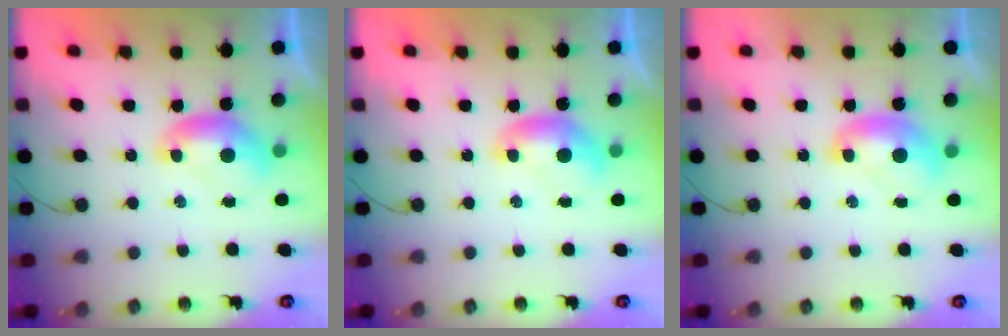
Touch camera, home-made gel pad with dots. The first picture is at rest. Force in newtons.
{"total": 0.0}
{"total": 1.6, "press": 1.5, "slide": 0.1}